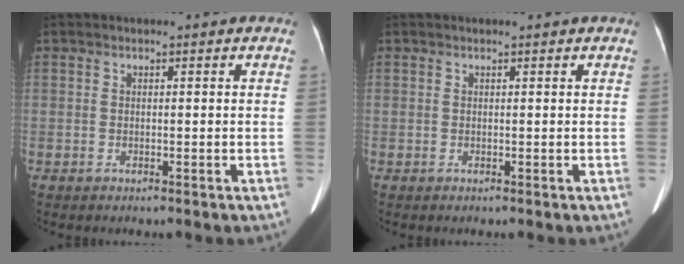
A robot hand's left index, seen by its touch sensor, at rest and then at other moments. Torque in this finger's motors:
{"motor_torque": [-0.02, -0.05, 0.00, 0.02]}